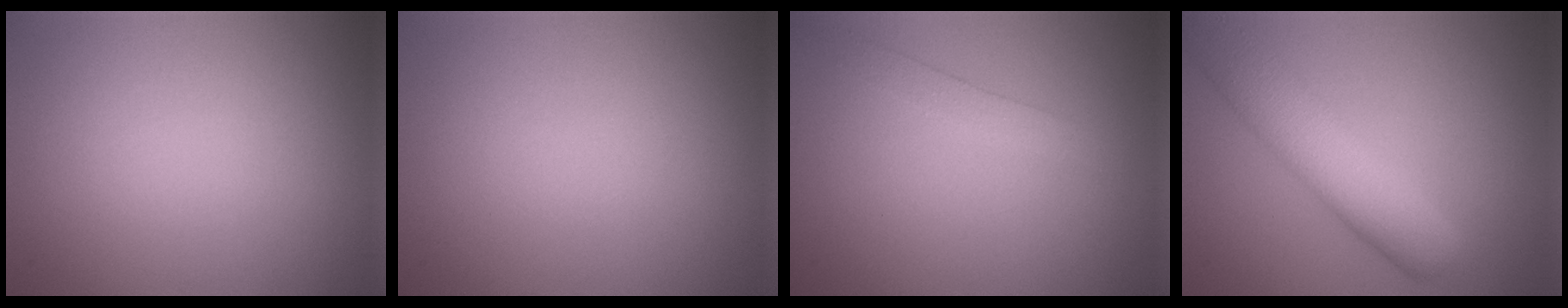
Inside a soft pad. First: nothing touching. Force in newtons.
{"total": 0.0}
{"total": 2.0, "press": 2.0, "slide": 0.0}
{"total": 6.4, "press": 6.4, "slide": 0.4}